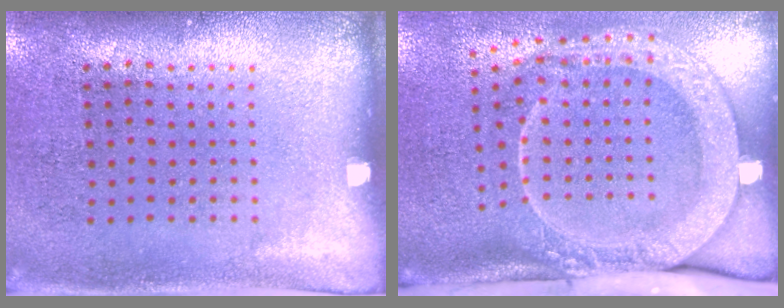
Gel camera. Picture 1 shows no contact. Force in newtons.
{"total": 2.9, "press": 2.1, "slide": 2.0}